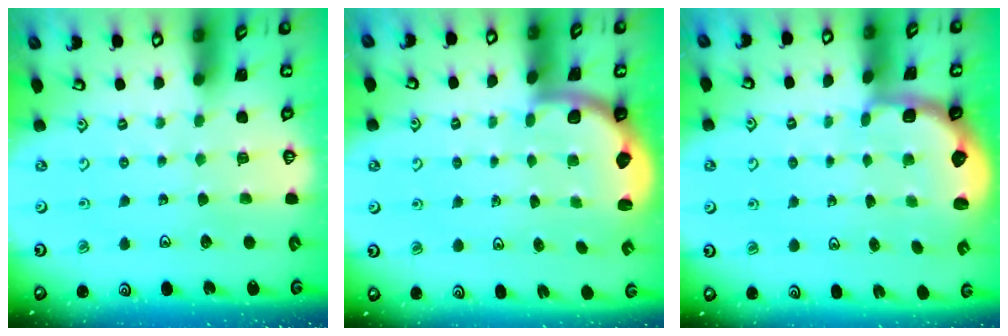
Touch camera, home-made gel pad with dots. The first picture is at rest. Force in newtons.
{"total": 2.2, "press": 2.0, "slide": 1.1}
{"total": 2.3, "press": 1.7, "slide": 1.5}